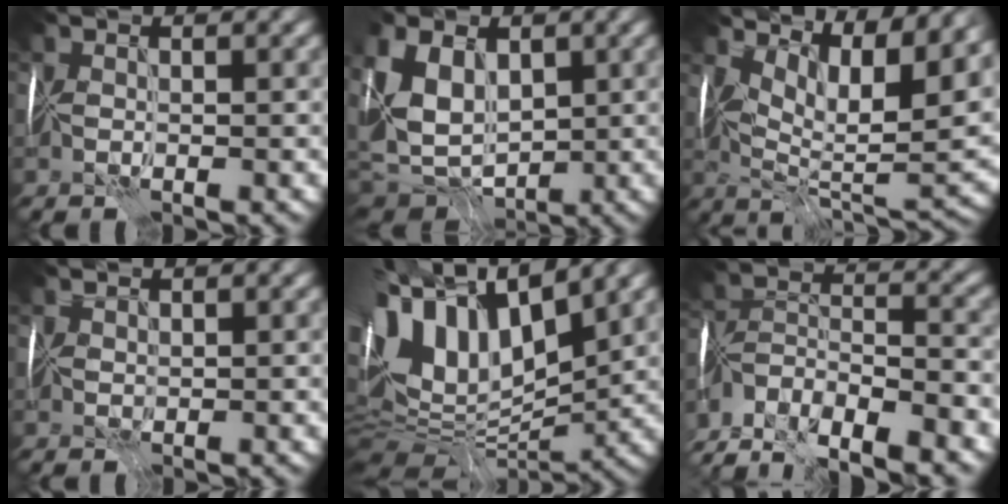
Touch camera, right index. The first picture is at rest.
{"total": 9.2, "force": [0.9, 6.6, 6.3], "torque": [-0.140, -0.001, 0.015]}
{"total": 11.9, "force": [5.4, 4.9, 9.4], "torque": [-0.142, -0.004, 0.093]}
{"total": 1.6, "force": [1.4, 0.6, 0.3], "torque": [-0.009, 0.009, 0.024]}
{"total": 13.7, "force": [3.2, 7.3, 11.1], "torque": [-0.237, 0.028, 0.055]}
{"total": 9.9, "force": [-7.8, 3.5, 4.9], "torque": [-0.091, 0.009, -0.132]}